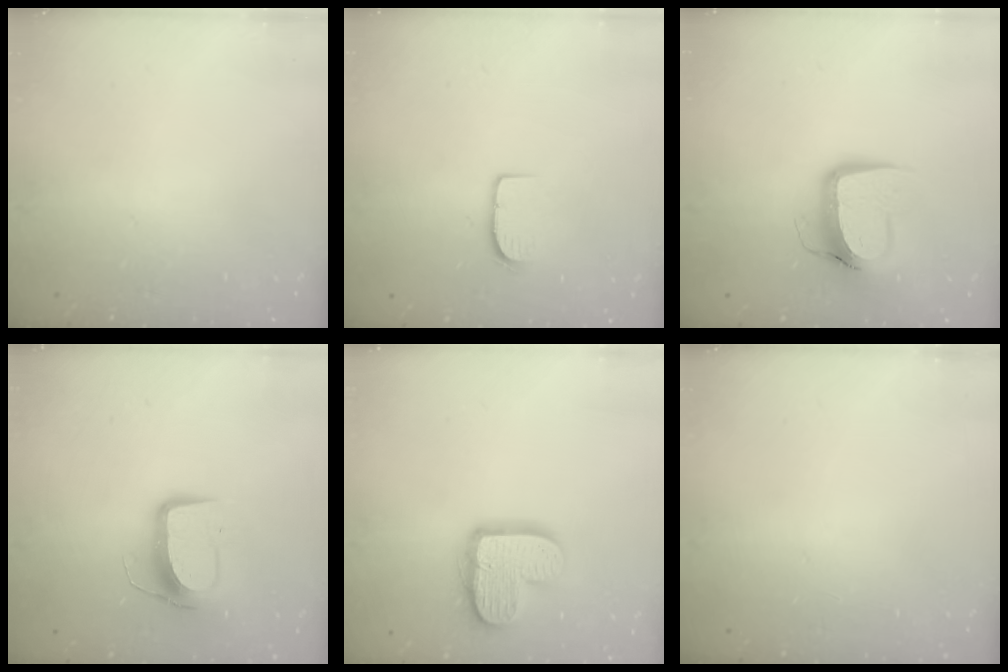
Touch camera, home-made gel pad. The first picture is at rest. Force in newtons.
{"total": 6.6, "press": 6.6, "slide": 0.5}
{"total": 11.6, "press": 11.5, "slide": 1.3}
{"total": 10.1, "press": 10.1, "slide": 0.6}
{"total": 14.4, "press": 14.3, "slide": 1.0}
{"total": 0.0}